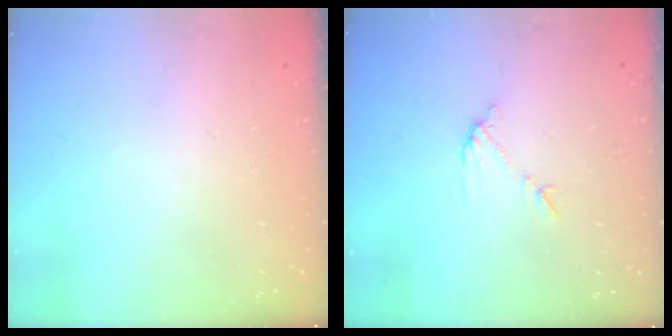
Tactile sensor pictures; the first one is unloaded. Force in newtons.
{"total": 7.2, "press": 7.2, "slide": 0.2}